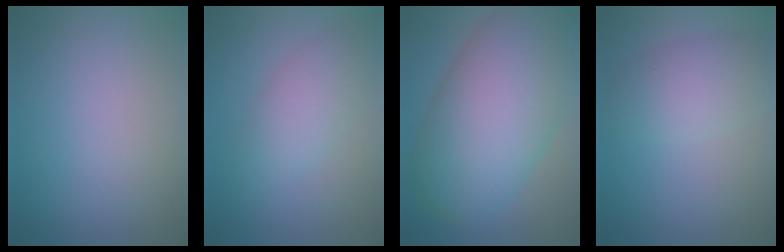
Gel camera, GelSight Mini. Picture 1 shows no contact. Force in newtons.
{"total": 3.5, "press": 3.5, "slide": 0.1}
{"total": 13.0, "press": 12.9, "slide": 0.5}
{"total": 4.0, "press": 4.0, "slide": 0.1}